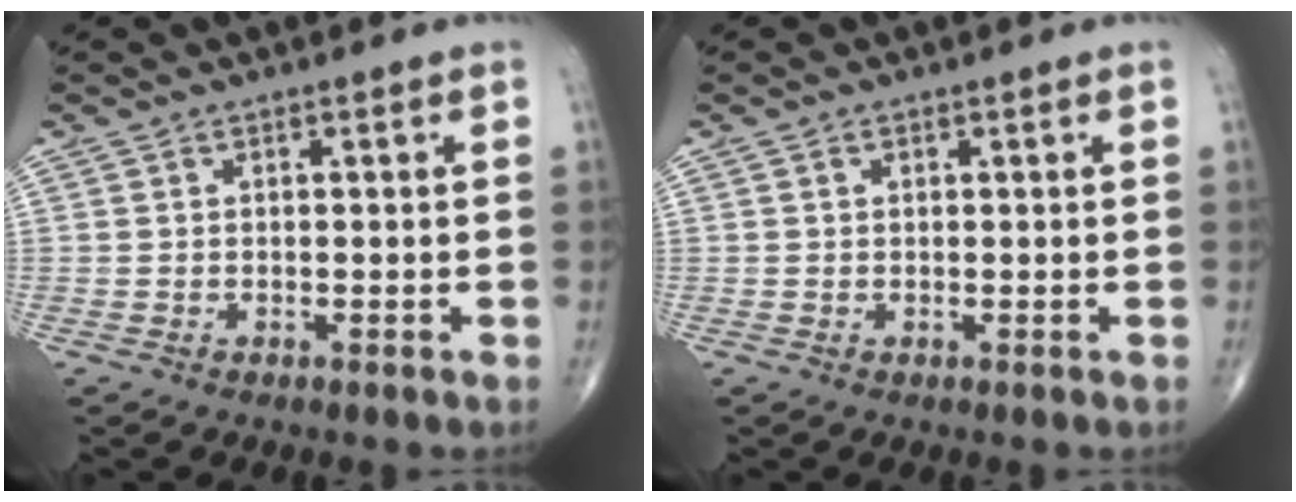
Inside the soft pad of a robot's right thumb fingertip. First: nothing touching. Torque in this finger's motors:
{"motor_torque": [-0.03, -0.42, -0.25, 0.08, -0.02]}